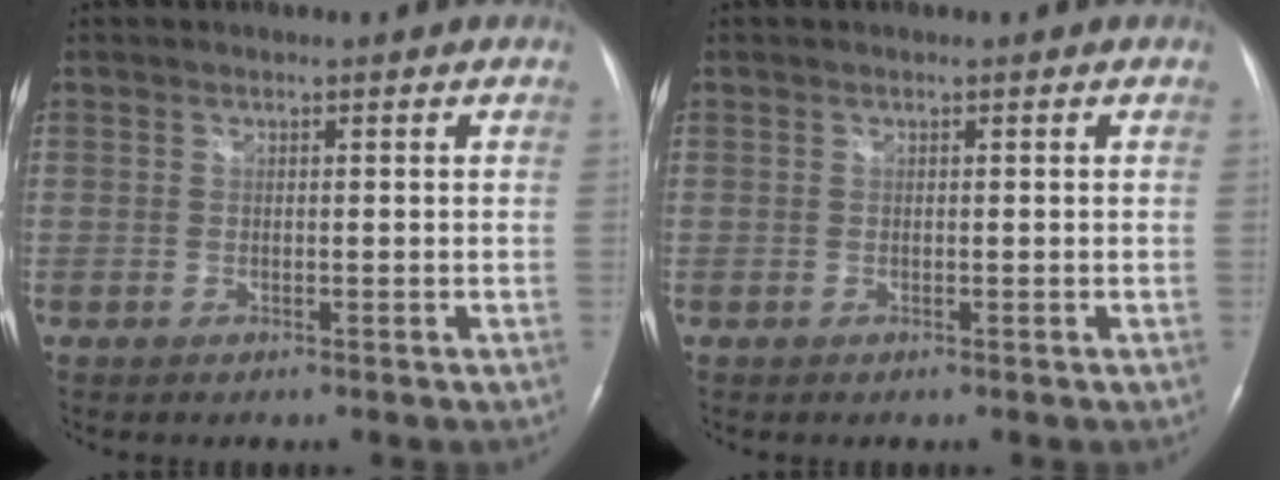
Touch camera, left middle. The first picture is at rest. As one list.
[{"total": 0.0}]